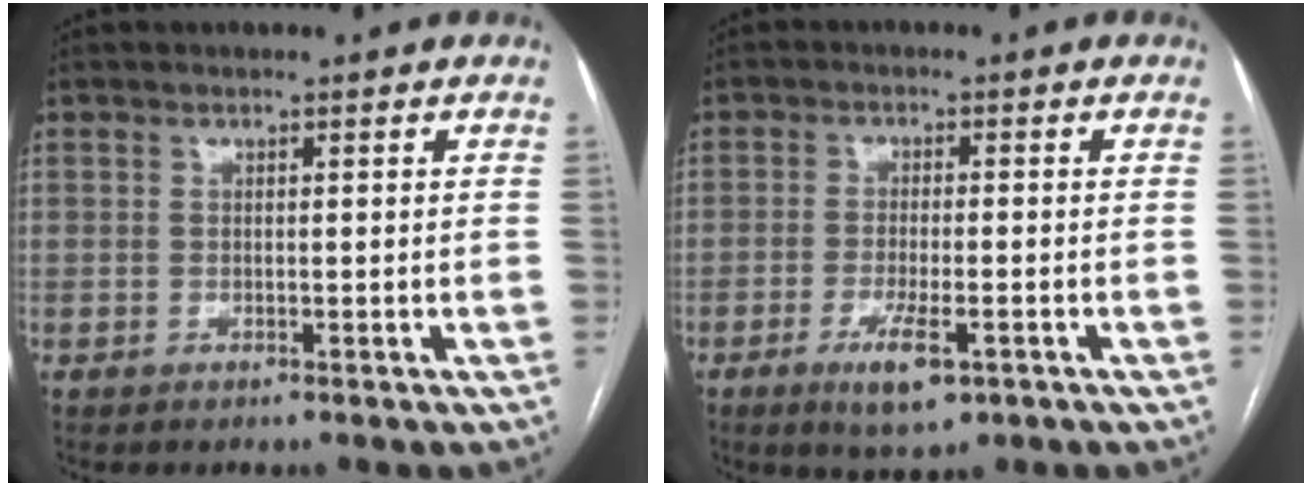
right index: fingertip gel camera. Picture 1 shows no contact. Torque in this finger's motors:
{"motor_torque": [0.51, -0.20, 0.33, 0.07]}